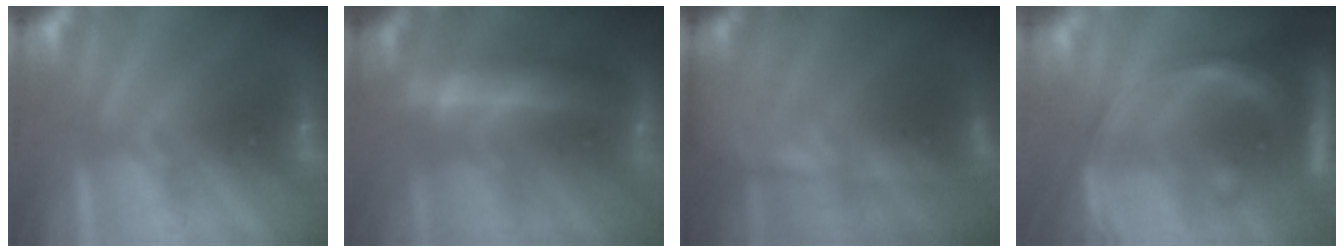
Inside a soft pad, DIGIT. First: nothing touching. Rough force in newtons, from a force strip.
{"total": 6.2}
{"total": 7.5}
{"total": 9.2}